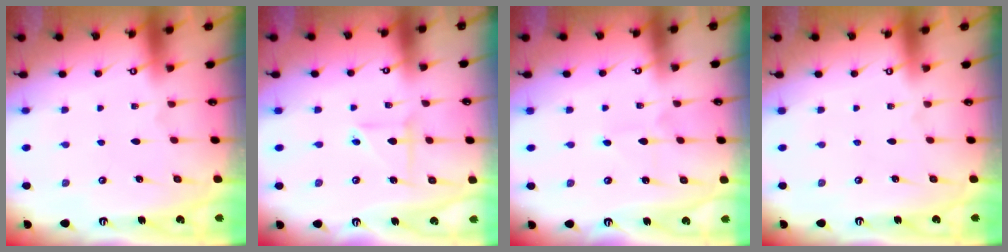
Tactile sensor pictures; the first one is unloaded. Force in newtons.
{"total": 3.9, "press": 3.9, "slide": 0.4}
{"total": 3.3, "press": 3.3, "slide": 0.4}
{"total": 0.0}